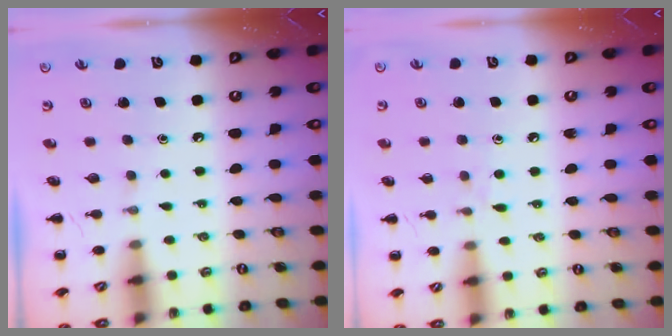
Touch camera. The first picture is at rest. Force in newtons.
{"total": 4.3, "press": 4.0, "slide": 1.7}